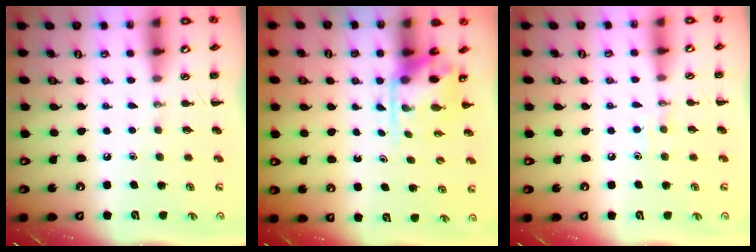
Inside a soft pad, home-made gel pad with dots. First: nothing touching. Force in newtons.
{"total": 3.7, "press": 3.7, "slide": 0.6}
{"total": 4.3, "press": 4.1, "slide": 1.2}